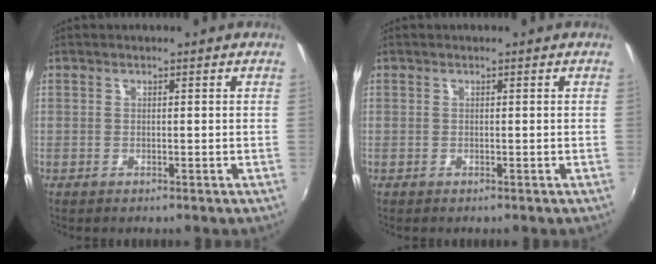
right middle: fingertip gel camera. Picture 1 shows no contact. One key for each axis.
{"total": 0.0}